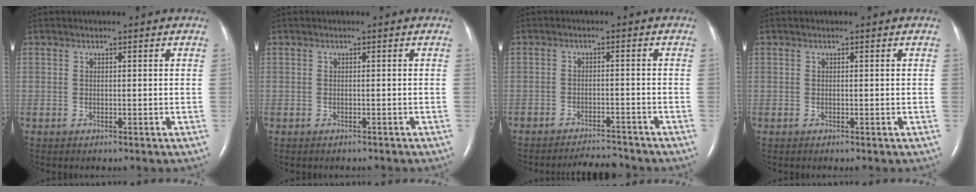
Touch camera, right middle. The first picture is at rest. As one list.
[{"total": 1.2, "force": [-1.1, 0.4, 0.3], "torque": [-0.011, -0.002, -0.012]}, {"total": 4.7, "force": [-4.7, 0.1, 0.2], "torque": [-0.008, -0.005, -0.076]}, {"total": 0.0}]